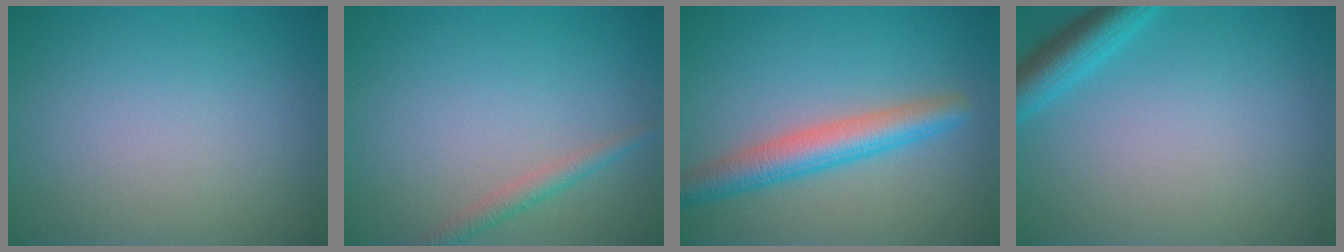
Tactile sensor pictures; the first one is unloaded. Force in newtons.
{"total": 1.6, "press": 1.6, "slide": 0.1}
{"total": 4.5, "press": 4.5, "slide": 0.2}
{"total": 3.3, "press": 3.3, "slide": 0.2}